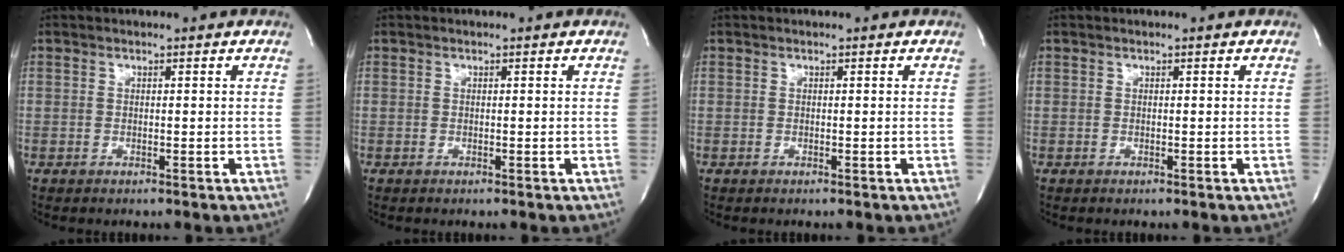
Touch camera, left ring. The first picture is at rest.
{"total": 0.0}
{"total": 0.0}
{"total": 0.0}